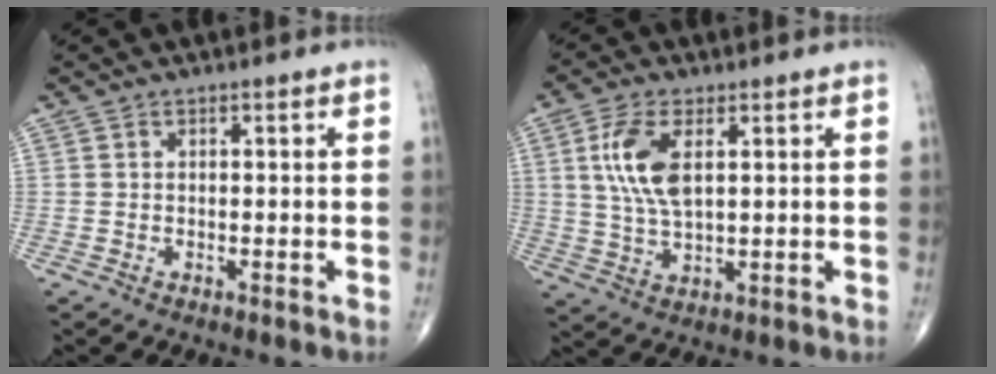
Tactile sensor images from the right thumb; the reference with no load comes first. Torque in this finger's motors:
{"motor_torque": [-0.67, 0.88, 0.77, 0.53, 0.00]}